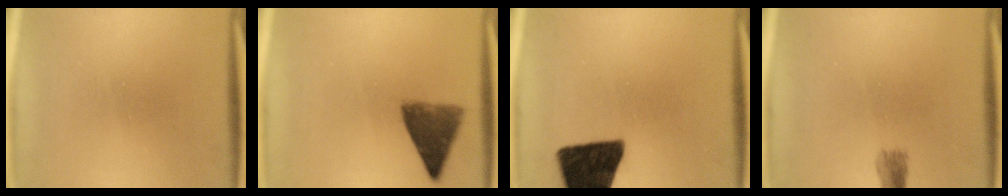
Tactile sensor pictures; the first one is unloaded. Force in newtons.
{"total": 6.7}
{"total": 16.8}
{"total": 1.8}